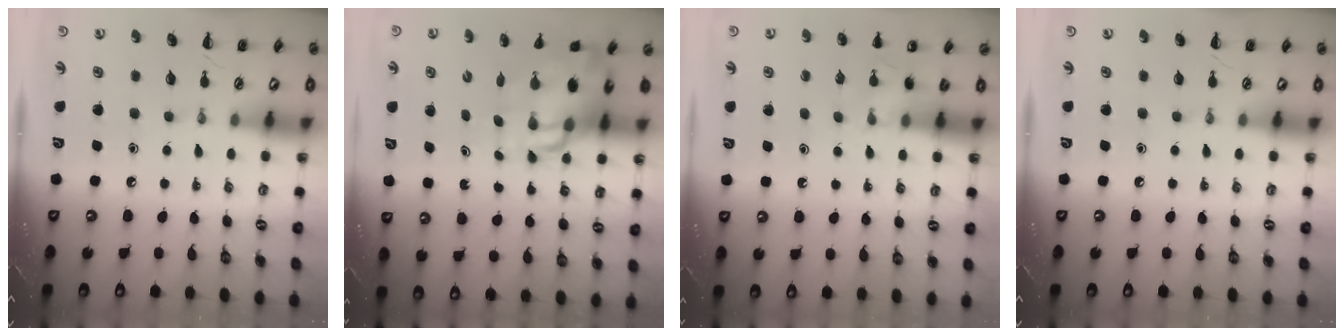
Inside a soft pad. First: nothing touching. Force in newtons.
{"total": 12.0, "press": 11.6, "slide": 3.2}
{"total": 5.2, "press": 5.0, "slide": 1.4}
{"total": 0.0}